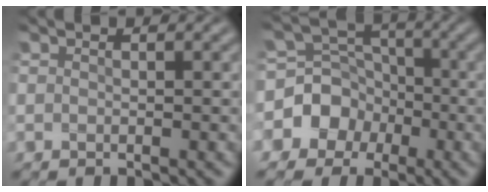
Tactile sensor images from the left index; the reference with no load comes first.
{"total": 7.2, "force": [-2.7, 6.3, 2.1], "torque": [-0.042, 0.022, -0.066]}